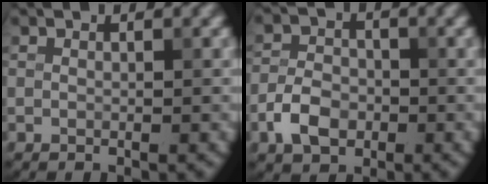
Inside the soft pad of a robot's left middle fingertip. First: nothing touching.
{"total": 3.8, "force": [-1.6, 2.5, 2.2], "torque": [-0.042, 0.003, -0.036]}